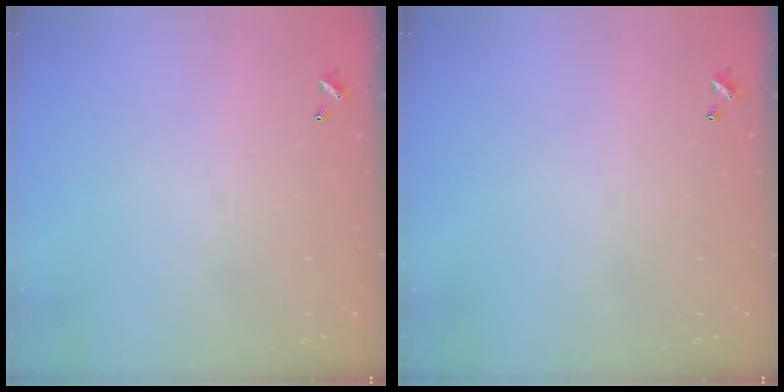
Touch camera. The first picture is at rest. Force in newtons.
{"total": 0.0}